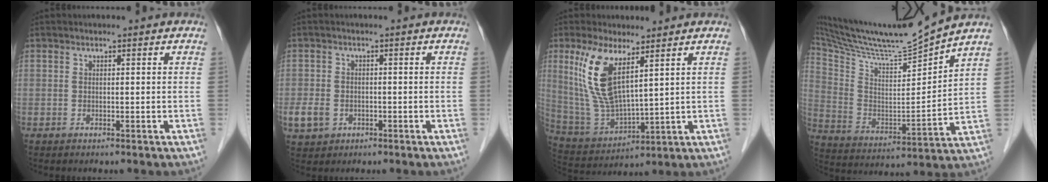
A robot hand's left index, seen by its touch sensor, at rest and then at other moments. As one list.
[{"total": 4.8, "force": [-2.0, 3.9, 2.0], "torque": [-0.055, 0.001, -0.025]}, {"total": 11.3, "force": [5.3, 2.8, 9.5], "torque": [-0.215, -0.005, 0.116]}, {"total": 17.2, "force": [15.8, -1.3, 6.8], "torque": [-0.137, -0.022, 0.280]}]